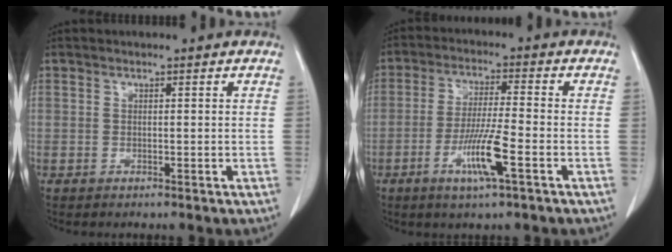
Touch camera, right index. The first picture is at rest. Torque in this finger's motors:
{"motor_torque": [0.75, -0.28, 0.30, 0.09]}